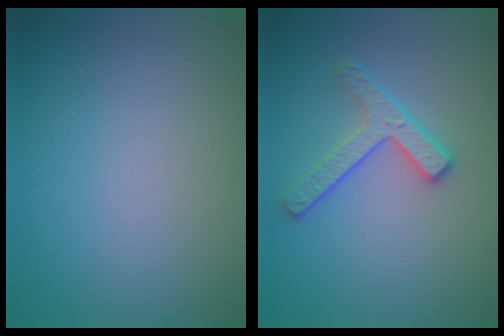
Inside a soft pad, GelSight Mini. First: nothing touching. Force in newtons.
{"total": 2.8, "press": 2.5, "slide": 1.3}